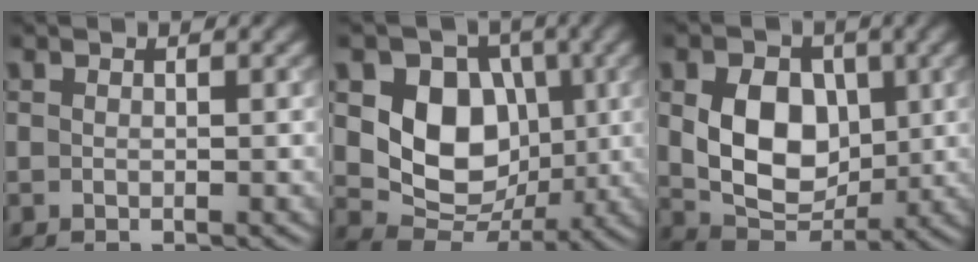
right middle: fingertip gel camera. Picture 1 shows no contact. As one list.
[{"total": 8.4, "force": [1.3, 6.7, 5.0], "torque": [-0.086, -0.014, 0.016]}, {"total": 7.5, "force": [0.8, 5.5, 5.0], "torque": [-0.095, -0.009, 0.017]}]